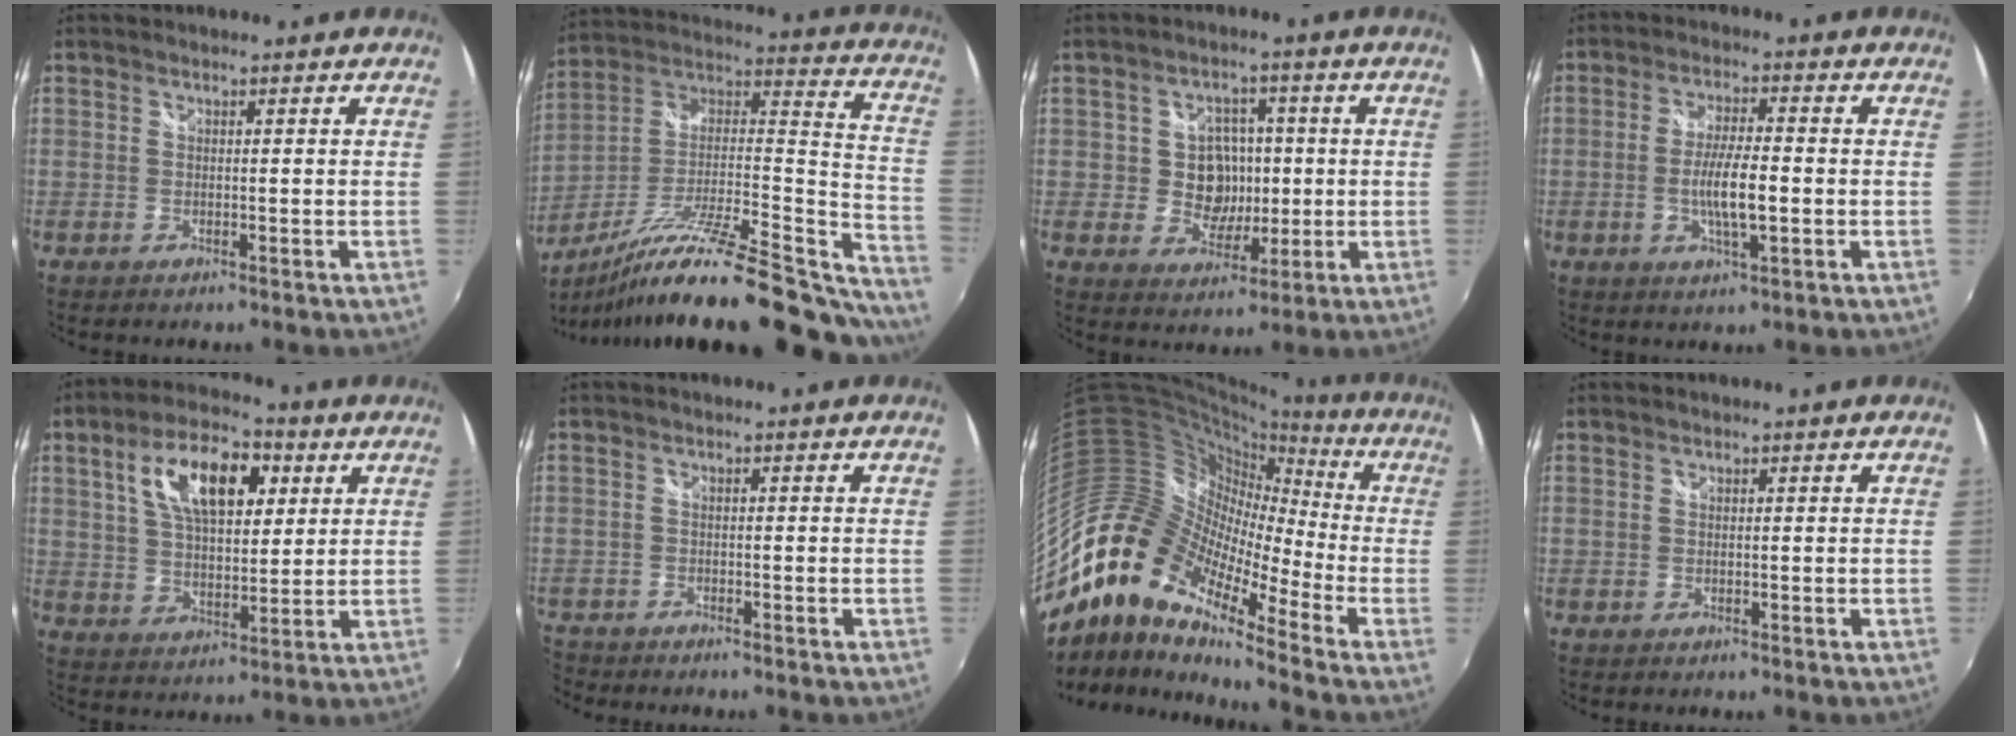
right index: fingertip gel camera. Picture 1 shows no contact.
{"total": 32.4, "force": [-24.0, 6.8, 20.7], "torque": [-0.279, -0.026, -0.362]}
{"total": 7.5, "force": [0.0, 6.8, 3.2], "torque": [-0.065, 0.011, 0.006]}
{"total": 7.3, "force": [-1.5, 1.4, 7.0], "torque": [-0.133, -0.004, -0.025]}
{"total": 14.3, "force": [5.3, 7.0, 11.3], "torque": [-0.199, 0.030, 0.091]}
{"total": 4.0, "force": [-3.6, 1.7, 0.1], "torque": [-0.027, -0.011, -0.076]}
{"total": 12.6, "force": [-6.2, 6.2, 9.2], "torque": [-0.129, -0.004, -0.136]}
{"total": 0.0}